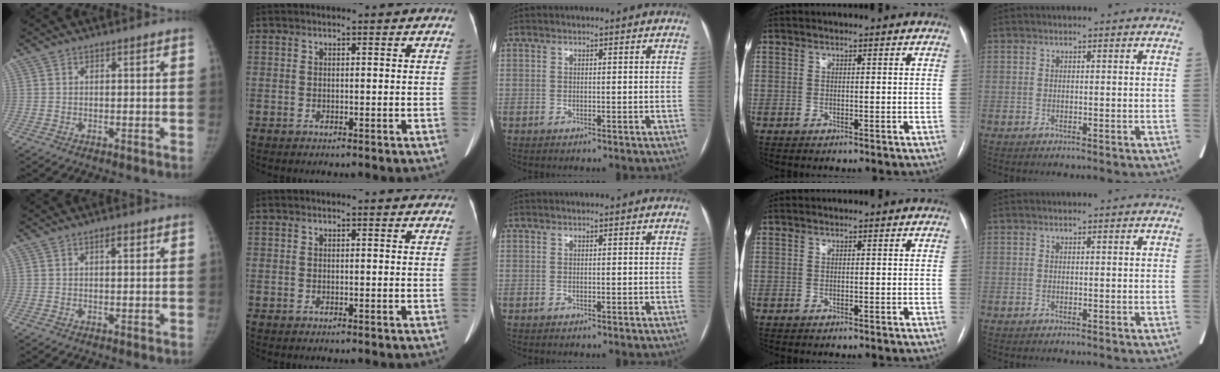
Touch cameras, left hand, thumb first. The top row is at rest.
{"thumb": {"total": 1.7, "force": [0.8, 0.6, 1.4], "torque": [-0.017, 0.001, 0.011]}, "index": {"total": 3.1, "force": [2.9, 0.6, 0.6], "torque": [-0.008, 0.000, 0.017]}}